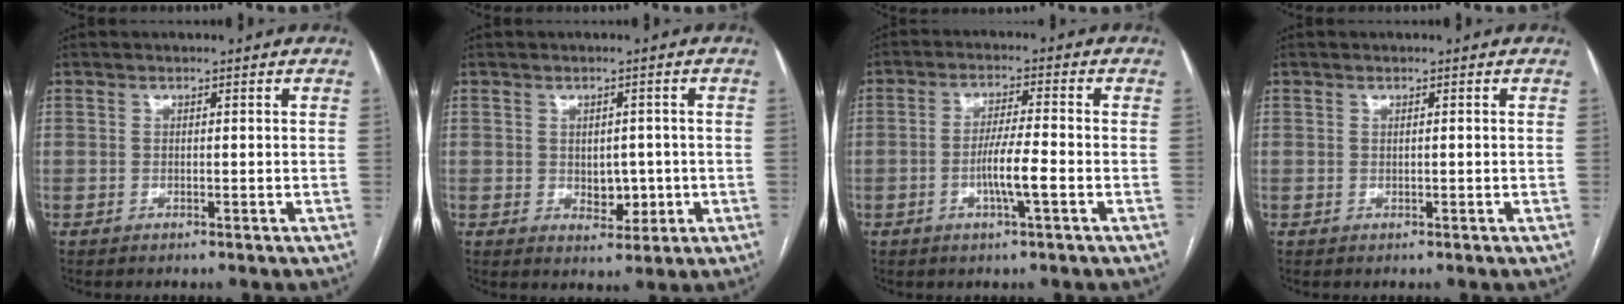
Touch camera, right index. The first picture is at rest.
{"total": 4.1, "force": [-0.4, 2.8, 3.0], "torque": [-0.034, 0.002, 0.004]}
{"total": 5.7, "force": [-1.9, 0.1, 5.4], "torque": [-0.104, -0.003, -0.035]}
{"total": 0.0}